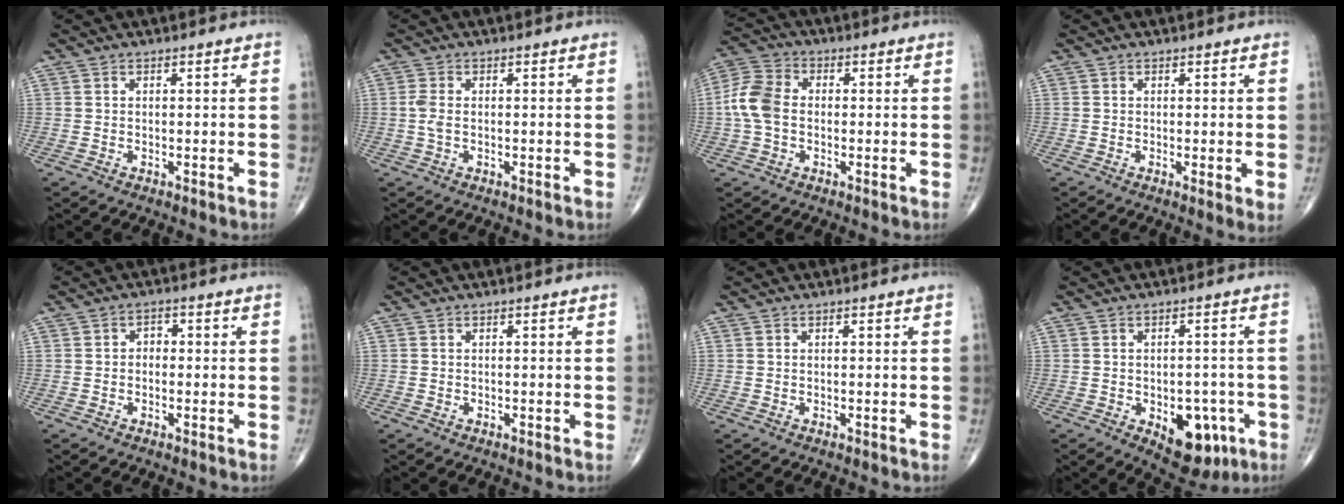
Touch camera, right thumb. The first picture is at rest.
{"total": 2.0, "force": [-0.1, 1.0, 1.8], "torque": [-0.050, 0.002, -0.003]}
{"total": 8.1, "force": [-0.5, 5.7, 5.7], "torque": [-0.120, 0.023, -0.021]}
{"total": 1.9, "force": [0.1, 0.5, 1.8], "torque": [-0.031, -0.008, -0.002]}
{"total": 2.0, "force": [-0.3, 1.6, 1.2], "torque": [-0.004, 0.011, -0.011]}
{"total": 0.0}
{"total": 0.0}
{"total": 10.9, "force": [-4.1, 6.4, 7.9], "torque": [-0.065, 0.016, -0.043]}